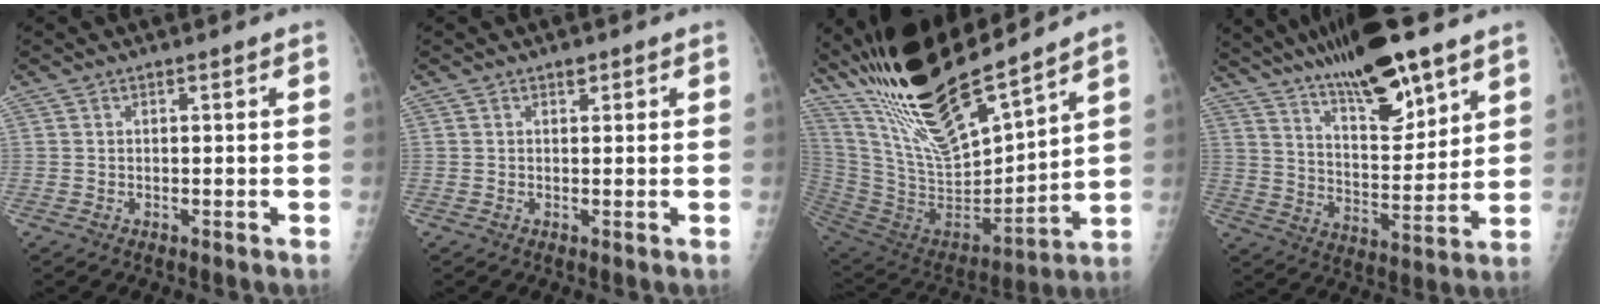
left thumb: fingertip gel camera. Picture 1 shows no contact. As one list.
[{"total": 1.0, "force": [0.6, 0.7, 0.5], "torque": [0.003, -0.002, 0.006]}, {"total": 25.0, "force": [19.9, 4.8, 14.4], "torque": [-0.241, -0.098, 0.376]}, {"total": 18.5, "force": [12.7, 4.3, 12.6], "torque": [-0.188, -0.064, 0.220]}]